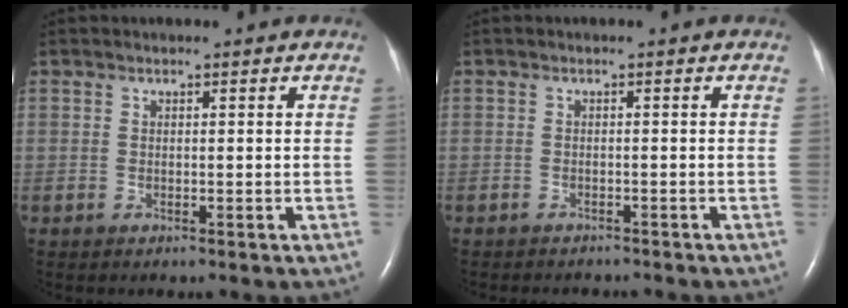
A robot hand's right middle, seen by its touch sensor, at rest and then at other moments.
{"total": 4.5, "force": [-4.1, 1.3, 1.3], "torque": [-0.018, -0.003, -0.050]}